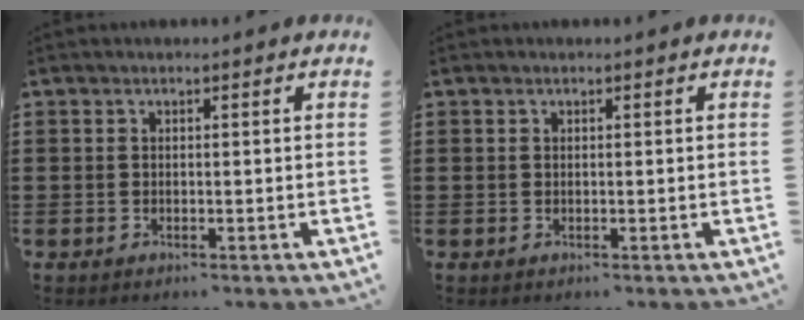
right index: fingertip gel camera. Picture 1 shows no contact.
{"total": 0.0}